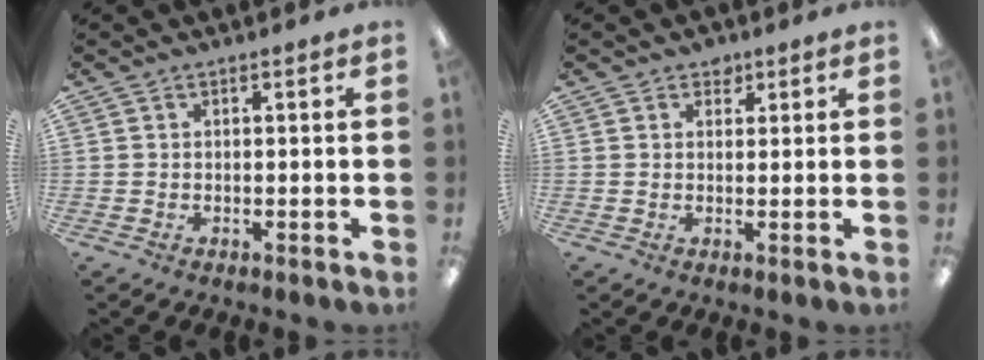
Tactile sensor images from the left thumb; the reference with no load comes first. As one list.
[{"total": 2.5, "force": [1.7, 1.7, 0.6], "torque": [0.002, -0.003, 0.029]}]